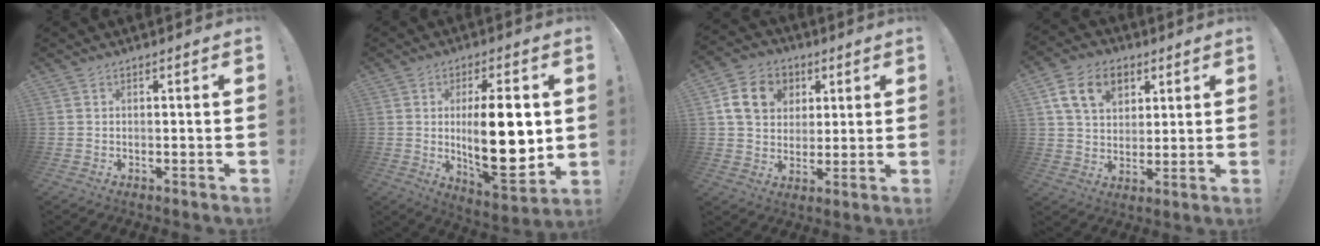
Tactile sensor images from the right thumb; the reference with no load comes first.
{"total": 19.7, "force": [0.9, 7.4, 18.2], "torque": [-0.298, -0.016, 0.013]}
{"total": 13.4, "force": [4.6, 10.9, 6.4], "torque": [-0.090, -0.008, 0.093]}
{"total": 13.8, "force": [6.2, 9.7, 7.5], "torque": [-0.110, -0.018, 0.119]}